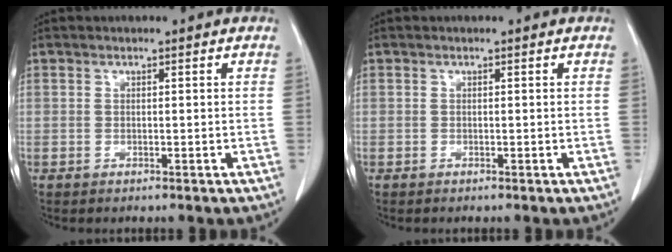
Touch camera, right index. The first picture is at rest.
{"total": 0.0}